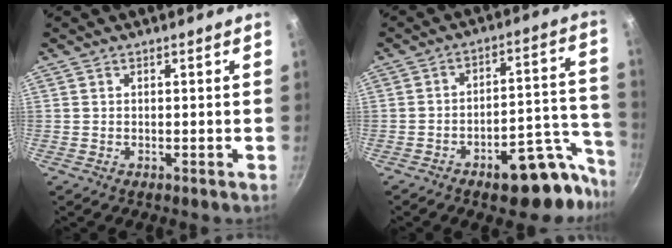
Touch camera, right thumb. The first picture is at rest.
{"total": 17.8, "force": [-11.4, 7.1, 11.7], "torque": [-0.079, 0.090, -0.157]}